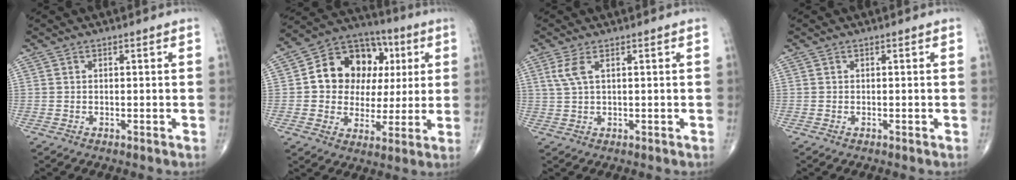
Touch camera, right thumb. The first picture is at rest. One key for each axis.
{"total": 16.9, "fx": 3.3, "fy": 13.4, "fz": 9.8, "tx": -0.103, "ty": 0.020, "tz": 0.053}
{"total": 3.2, "fx": 1.3, "fy": 1.0, "fz": 2.8, "tx": -0.076, "ty": 0.007, "tz": 0.034}
{"total": 0.0}